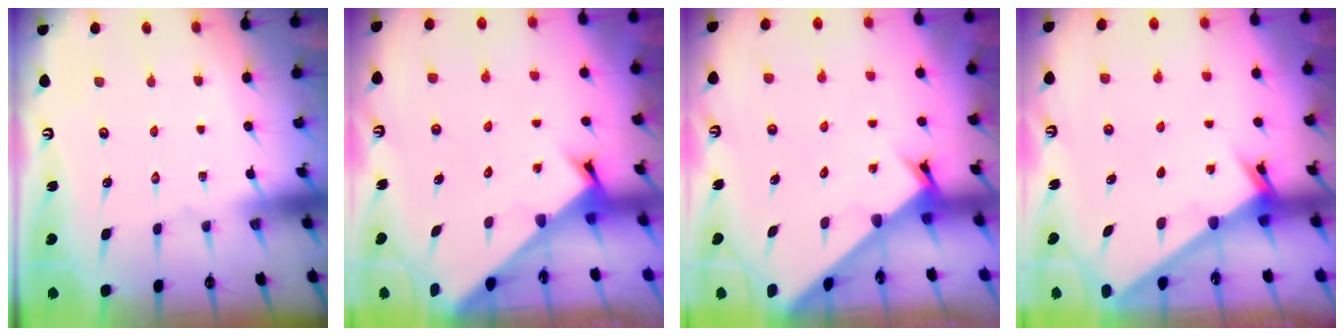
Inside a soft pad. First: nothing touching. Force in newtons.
{"total": 2.4, "press": 2.4, "slide": 0.2}
{"total": 2.3, "press": 2.3, "slide": 0.2}
{"total": 2.3, "press": 2.3, "slide": 0.3}